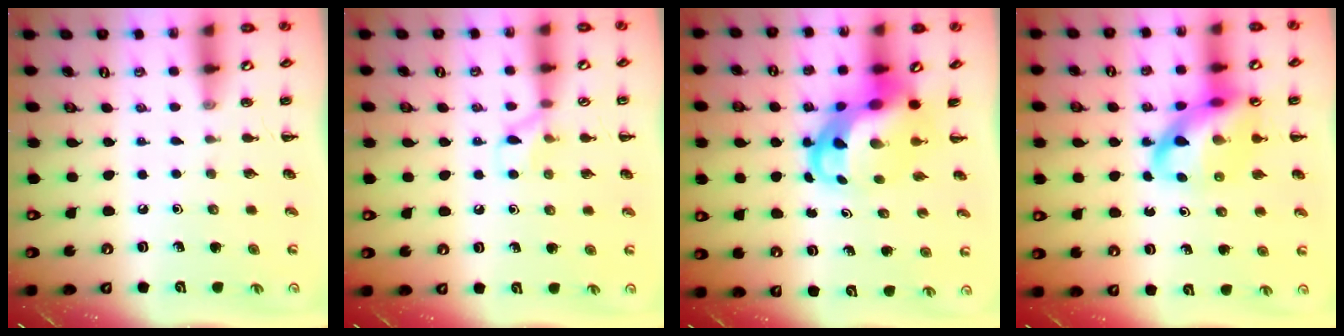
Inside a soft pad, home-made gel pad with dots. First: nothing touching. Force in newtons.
{"total": 7.1, "press": 6.9, "slide": 1.5}
{"total": 6.4, "press": 6.2, "slide": 1.4}
{"total": 15.2, "press": 14.6, "slide": 3.9}